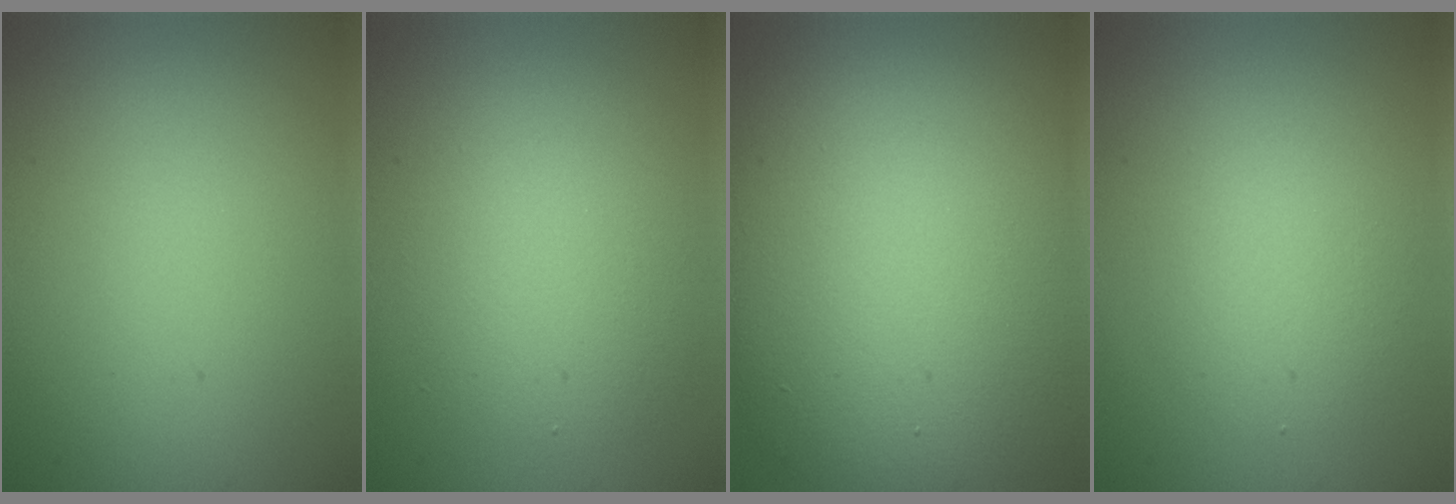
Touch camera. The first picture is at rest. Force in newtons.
{"total": 4.3, "press": 4.3, "slide": 0.2}
{"total": 14.1, "press": 14.1, "slide": 1.2}
{"total": 2.8, "press": 2.8, "slide": 0.1}